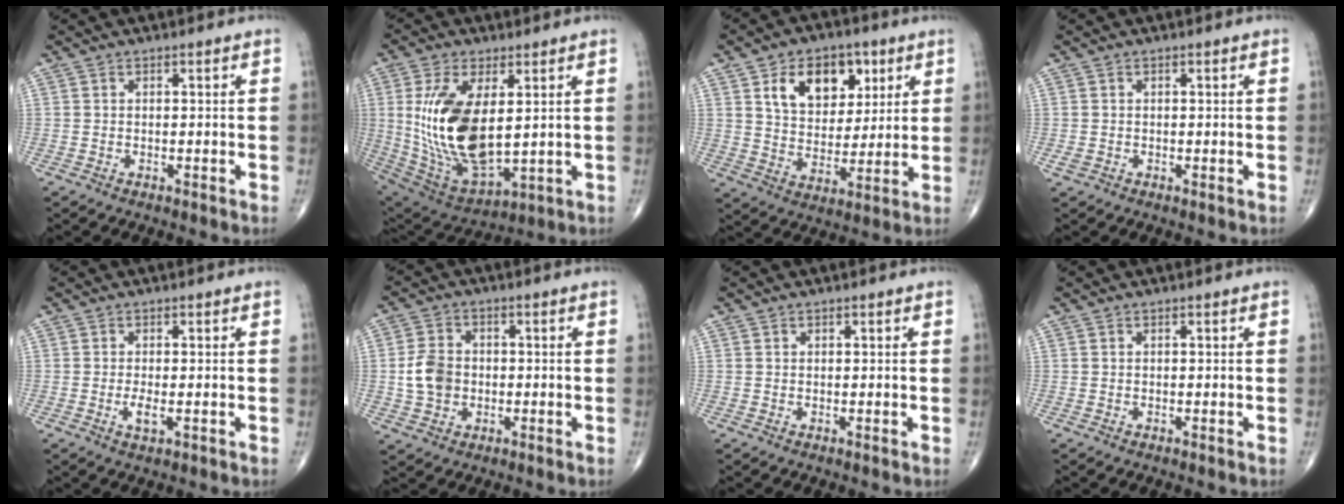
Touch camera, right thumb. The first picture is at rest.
{"total": 18.9, "force": [2.4, 9.1, 16.4], "torque": [-0.325, -0.023, 0.066]}
{"total": 13.9, "force": [5.8, 9.4, 8.4], "torque": [-0.088, -0.021, 0.102]}
{"total": 1.2, "force": [-0.3, 0.9, 0.7], "torque": [-0.017, 0.002, -0.003]}
{"total": 2.4, "force": [-0.6, 0.8, 2.2], "torque": [-0.050, -0.007, -0.011]}
{"total": 6.8, "force": [-0.6, 5.4, 4.1], "torque": [-0.063, 0.008, -0.012]}
{"total": 0.0}
{"total": 0.0}